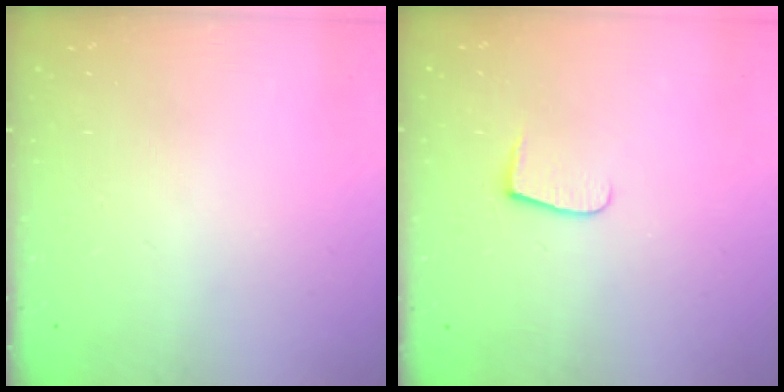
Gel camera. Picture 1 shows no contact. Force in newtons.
{"total": 4.8, "press": 4.8, "slide": 0.6}